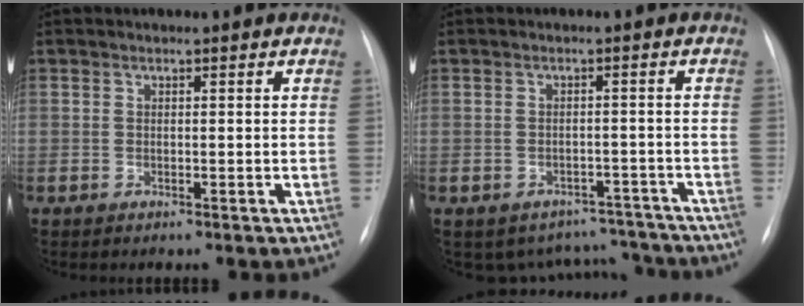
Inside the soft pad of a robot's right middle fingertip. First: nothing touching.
{"total": 7.8, "force": [-6.9, 3.6, -0.1], "torque": [0.019, 0.034, -0.080]}